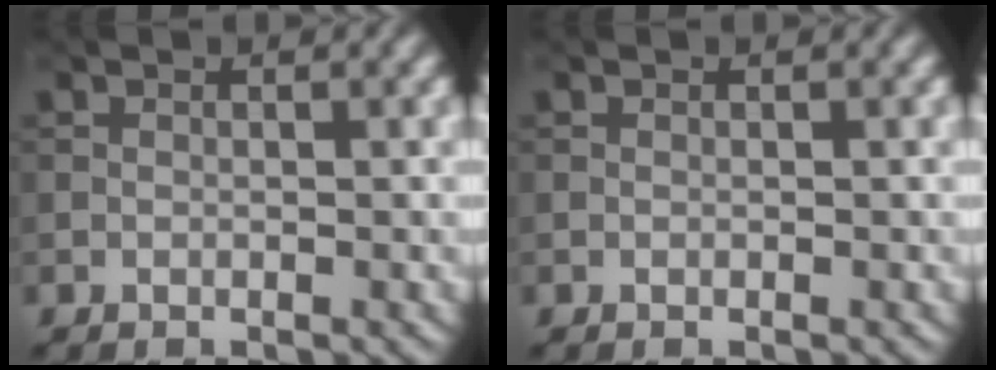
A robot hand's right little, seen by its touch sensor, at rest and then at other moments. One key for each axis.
{"total": 0.0}